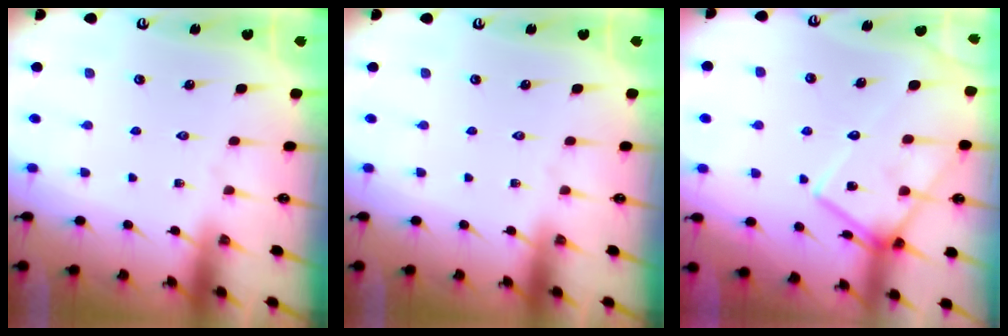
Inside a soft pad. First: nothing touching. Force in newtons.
{"total": 0.0}
{"total": 16.0, "press": 16.0, "slide": 0.9}